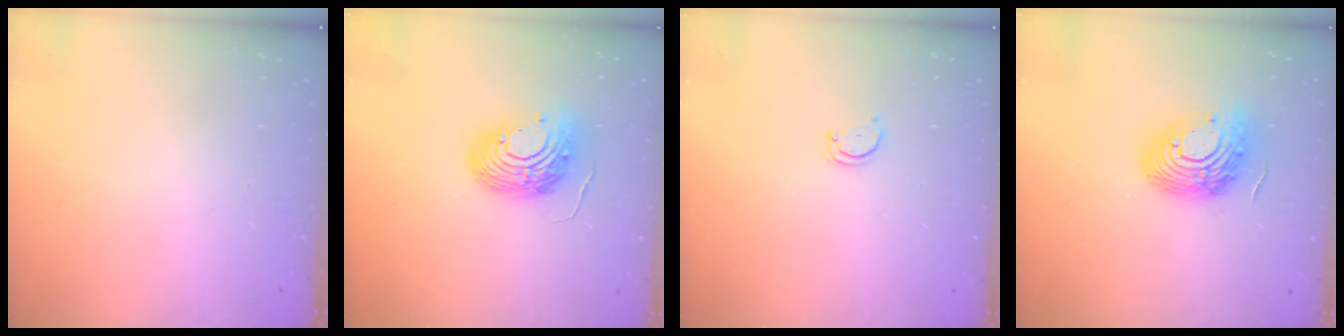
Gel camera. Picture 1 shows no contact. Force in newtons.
{"total": 13.3, "press": 13.1, "slide": 2.3}
{"total": 2.8, "press": 2.7, "slide": 0.3}
{"total": 15.8, "press": 15.8, "slide": 1.1}